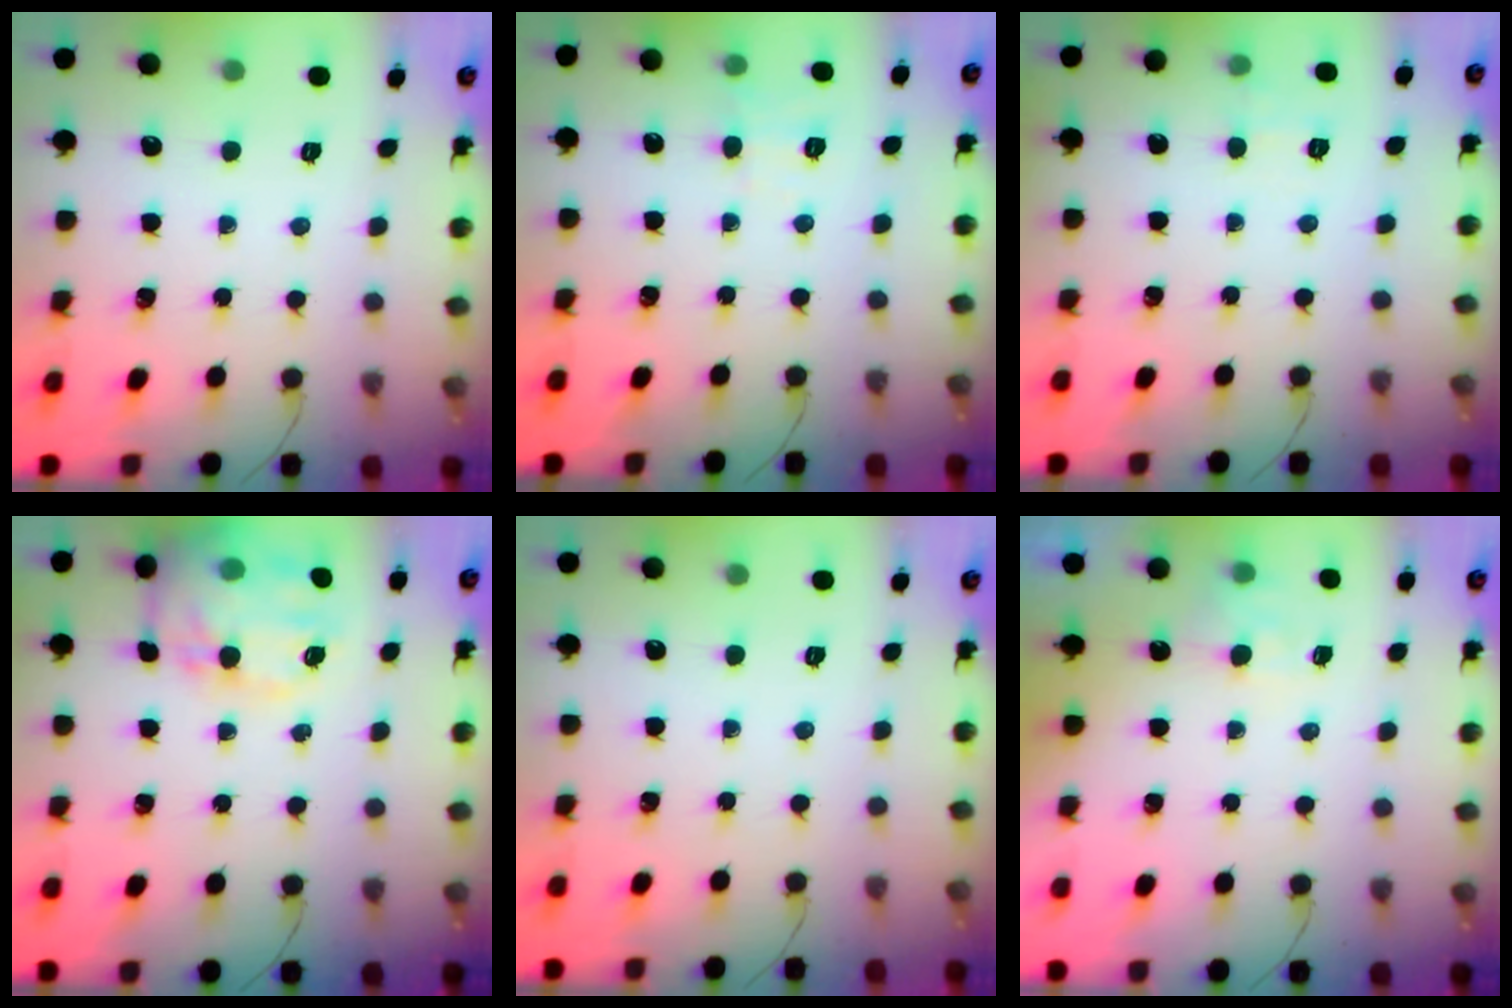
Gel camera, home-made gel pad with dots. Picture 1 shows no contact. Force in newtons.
{"total": 5.9, "press": 5.7, "slide": 1.6}
{"total": 5.2, "press": 5.0, "slide": 1.3}
{"total": 18.4, "press": 18.3, "slide": 2.3}
{"total": 0.0}
{"total": 3.1, "press": 2.6, "slide": 1.7}